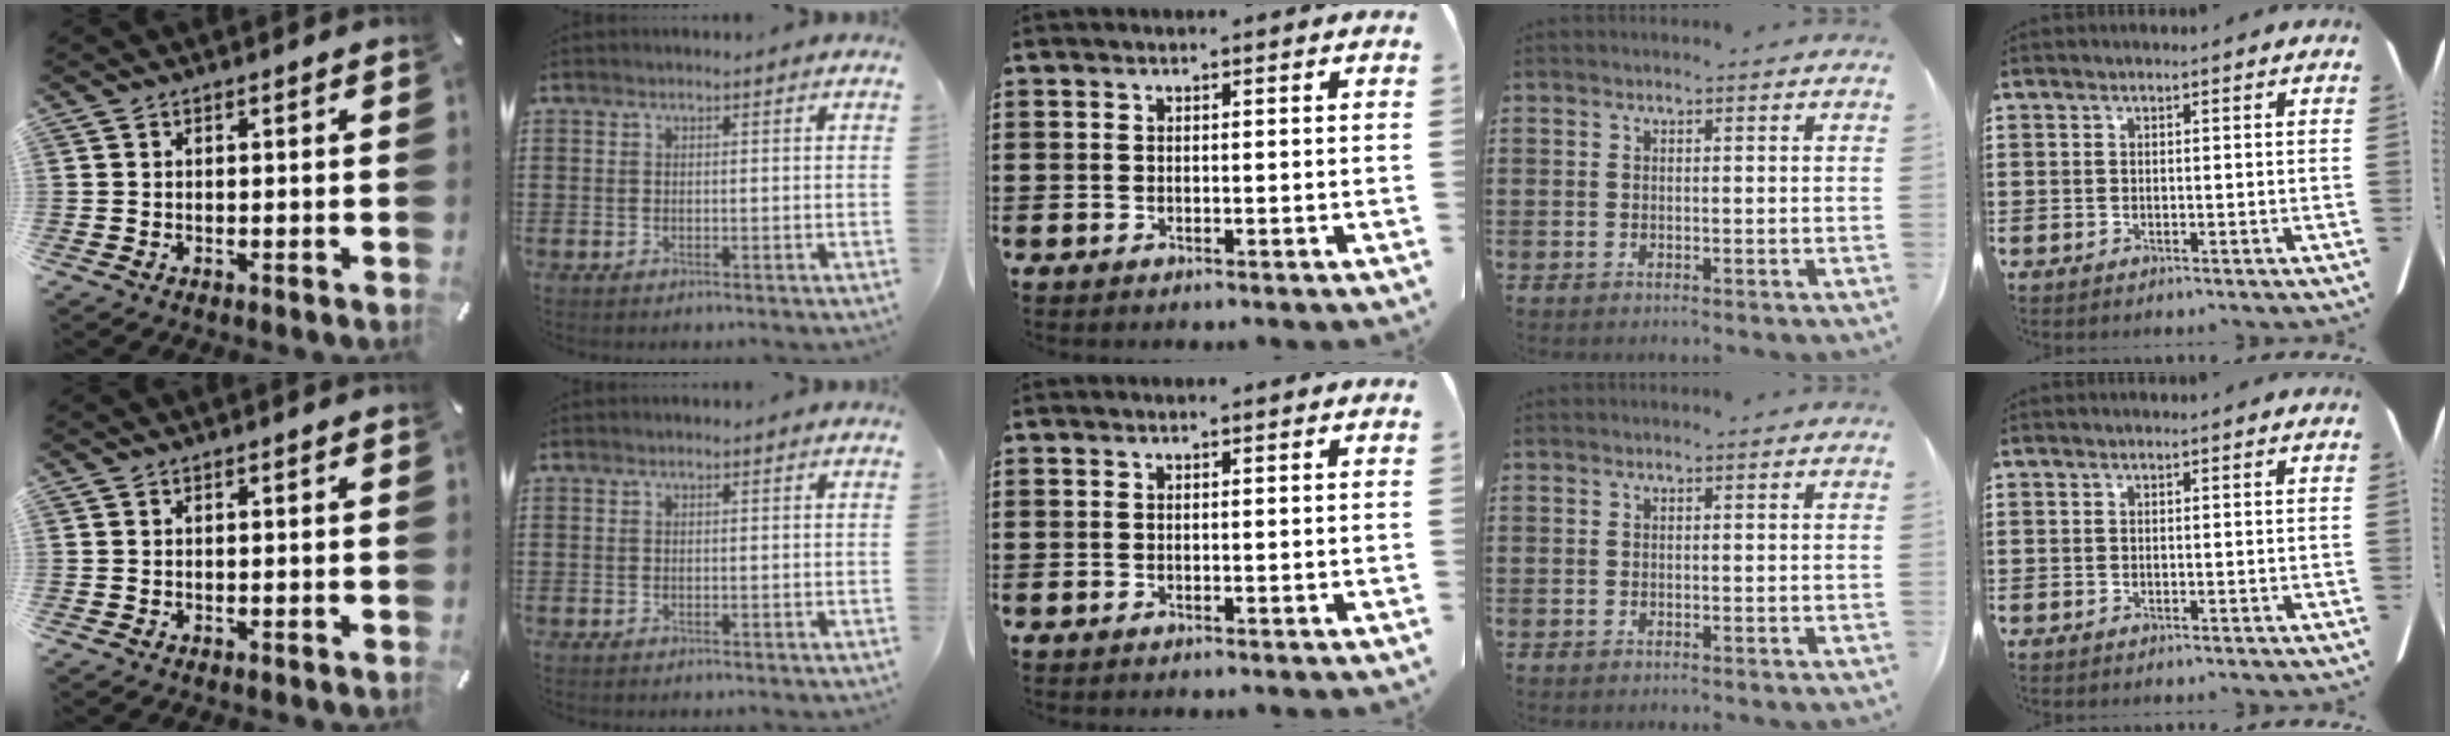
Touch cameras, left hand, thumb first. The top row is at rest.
{}